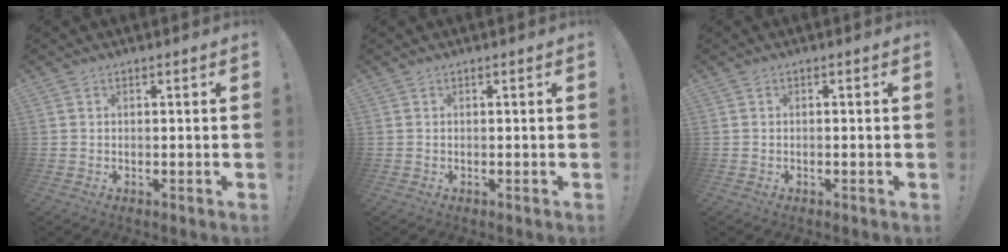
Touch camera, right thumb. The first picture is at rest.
{"total": 0.0}
{"total": 0.7, "force": [-0.5, 0.0, 0.5], "torque": [-0.011, 0.001, -0.008]}